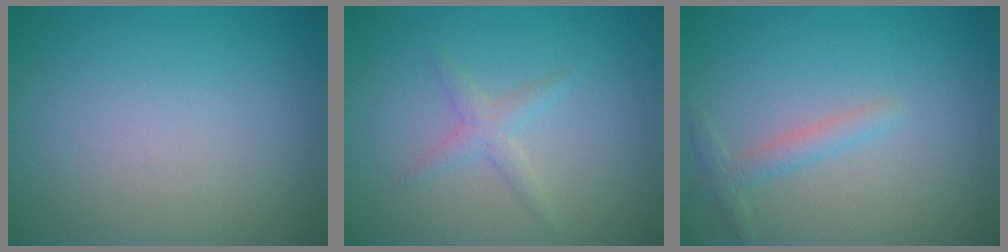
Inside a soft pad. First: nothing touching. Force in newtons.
{"total": 1.6, "press": 1.6, "slide": 0.1}
{"total": 1.6, "press": 1.6, "slide": 0.1}